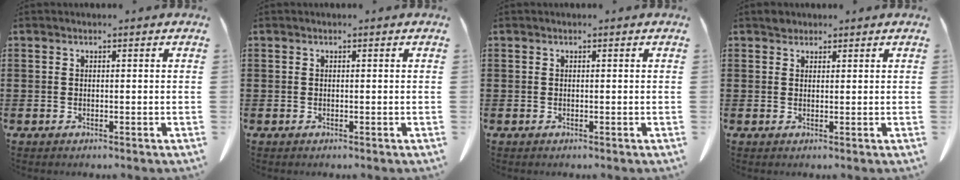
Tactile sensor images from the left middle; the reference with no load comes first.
{"total": 0.0}
{"total": 0.0}
{"total": 1.5, "force": [1.3, 0.8, 0.1], "torque": [0.002, 0.001, 0.023]}